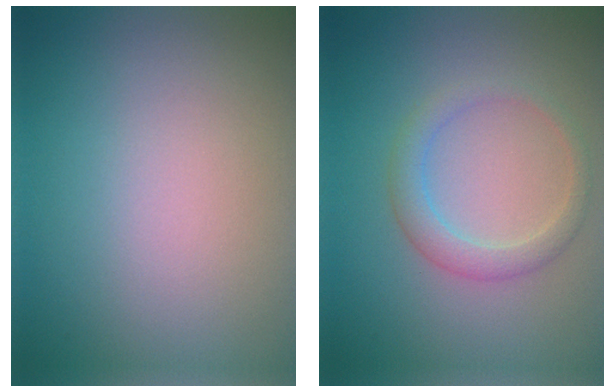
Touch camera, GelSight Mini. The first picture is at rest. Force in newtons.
{"total": 2.4, "press": 2.4, "slide": 0.1}